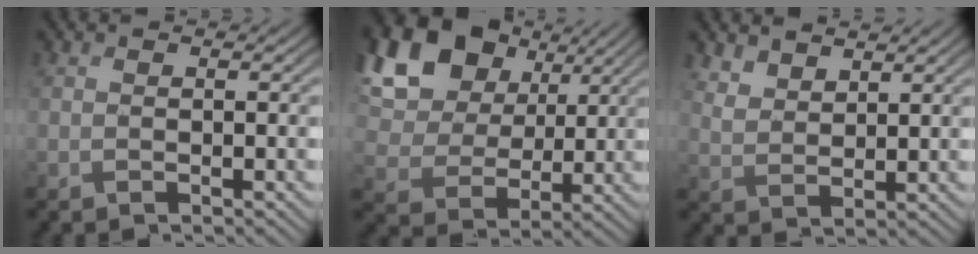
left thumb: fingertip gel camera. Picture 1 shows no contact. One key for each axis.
{"total": 21.1, "fx": 9.8, "fy": 15.6, "fz": 10.3, "tx": -0.301, "ty": 0.058, "tz": 0.201}
{"total": 4.2, "fx": 3.4, "fy": 1.9, "fz": 1.7, "tx": -0.043, "ty": -0.002, "tz": 0.077}